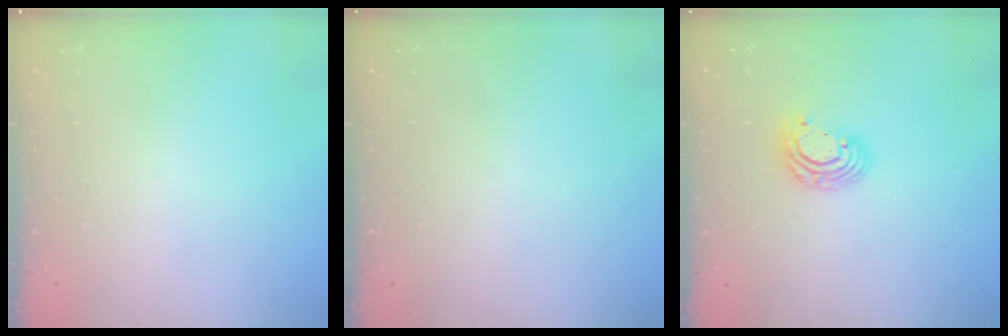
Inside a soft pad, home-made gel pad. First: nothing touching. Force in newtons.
{"total": 0.0}
{"total": 7.6, "press": 7.5, "slide": 1.2}